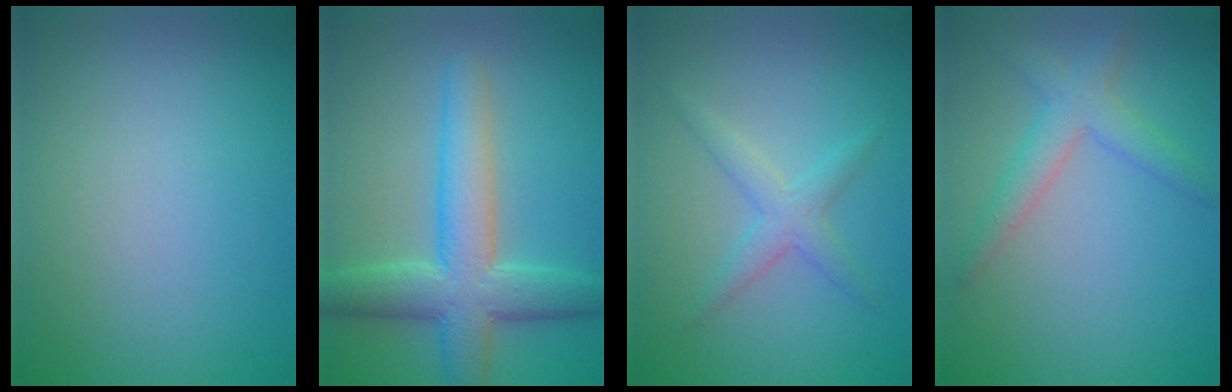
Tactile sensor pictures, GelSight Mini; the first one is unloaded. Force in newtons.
{"total": 6.7, "press": 6.7, "slide": 0.2}
{"total": 2.2, "press": 2.2, "slide": 0.1}
{"total": 3.2, "press": 3.2, "slide": 0.2}